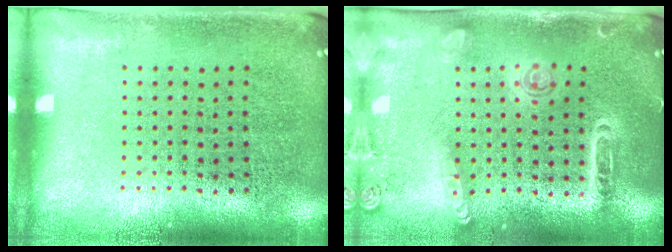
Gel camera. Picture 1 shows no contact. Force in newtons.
{"total": 1.6, "press": 1.5, "slide": 0.4}